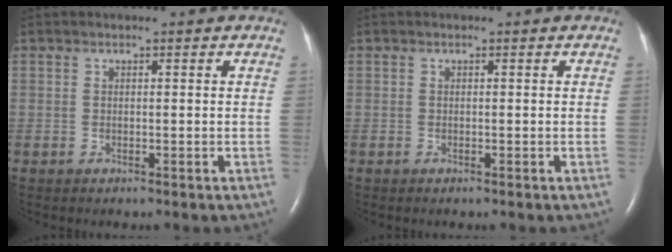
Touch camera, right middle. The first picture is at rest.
{"total": 0.0}